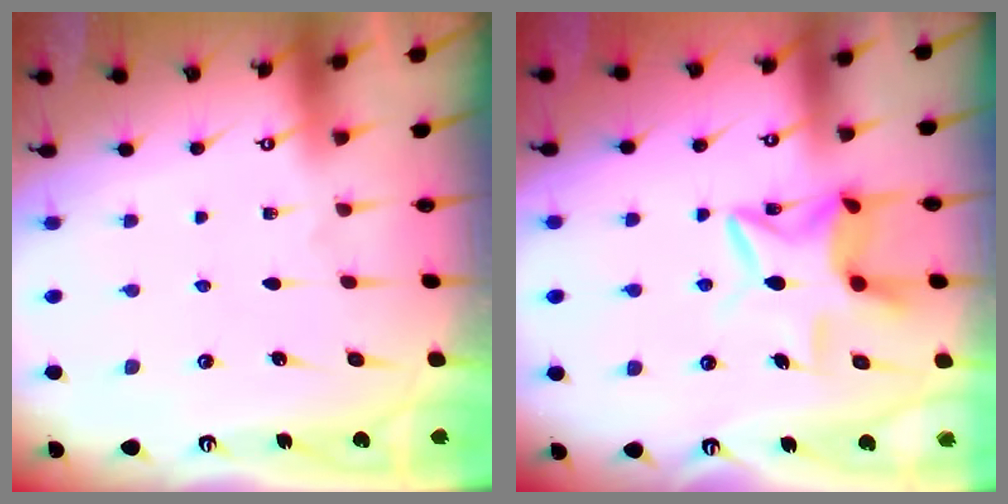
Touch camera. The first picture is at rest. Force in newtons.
{"total": 10.9, "press": 10.9, "slide": 0.8}